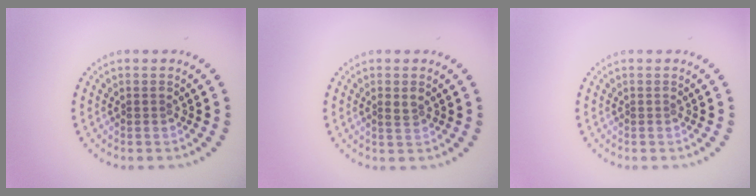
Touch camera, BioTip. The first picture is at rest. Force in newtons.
{"total": 1.1, "press": 1.0, "slide": 0.3}
{"total": 0.0}